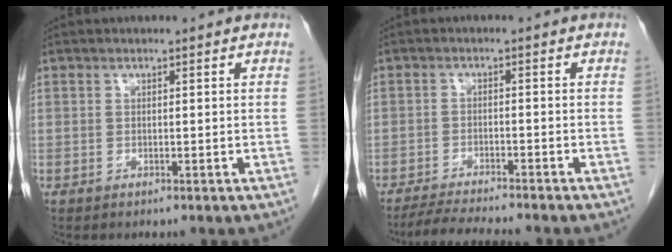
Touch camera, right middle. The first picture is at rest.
{"total": 7.2, "force": [-6.6, -0.4, 2.9], "torque": [-0.047, -0.019, -0.109]}